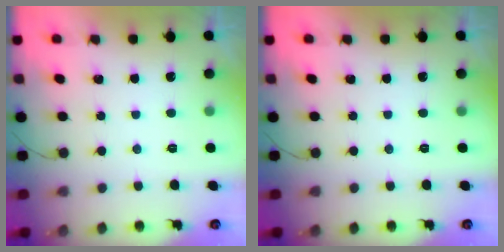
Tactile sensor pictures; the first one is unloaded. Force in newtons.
{"total": 0.0}